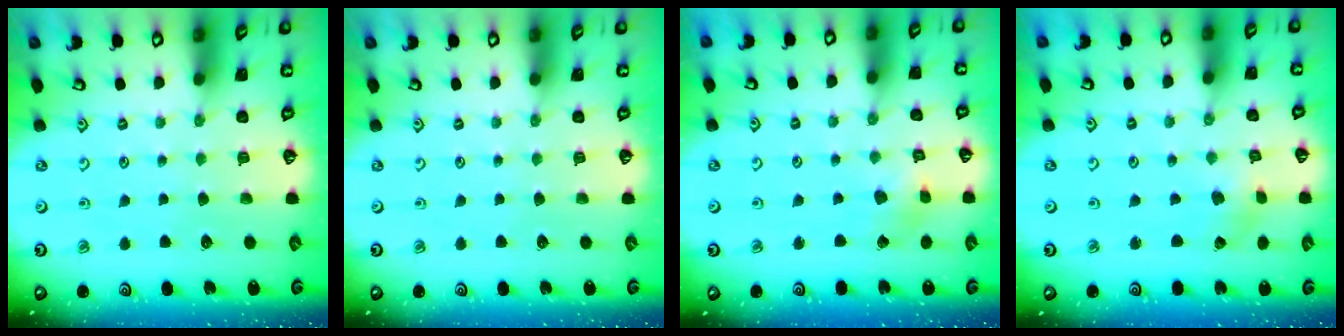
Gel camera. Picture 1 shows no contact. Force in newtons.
{"total": 0.0}
{"total": 3.3, "press": 3.3, "slide": 0.5}
{"total": 1.2, "press": 1.2, "slide": 0.2}